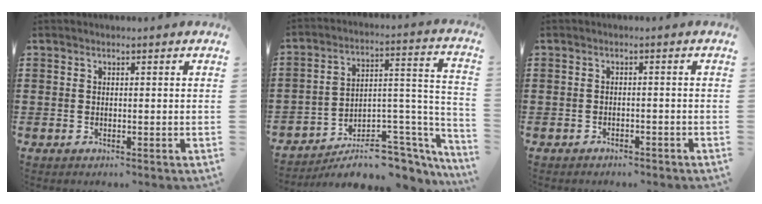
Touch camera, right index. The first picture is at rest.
{"total": 7.3, "force": [-5.8, 2.8, 3.5], "torque": [-0.053, 0.009, -0.105]}
{"total": 1.3, "force": [-1.2, 0.4, -0.1], "torque": [-0.005, 0.004, -0.027]}